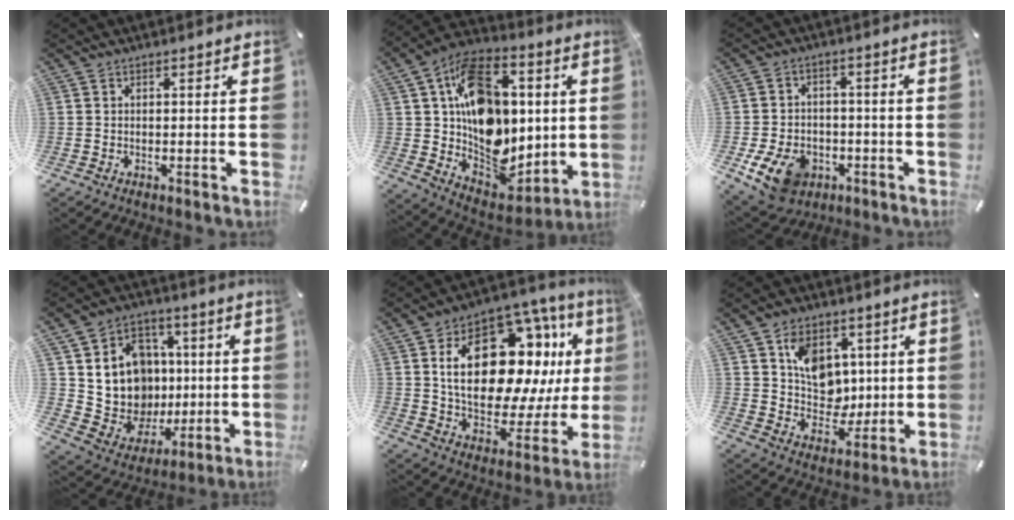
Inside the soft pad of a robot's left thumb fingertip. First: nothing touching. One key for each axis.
{"total": 19.6, "fx": 1.8, "fy": 15.0, "fz": 12.4, "tx": -0.181, "ty": -0.013, "tz": 0.045}
{"total": 10.9, "fx": -4.6, "fy": 8.1, "fz": 5.7, "tx": -0.113, "ty": 0.023, "tz": -0.082}
{"total": 14.5, "fx": 1.9, "fy": 13.6, "fz": 4.4, "tx": -0.060, "ty": -0.015, "tz": 0.066}
{"total": 25.7, "fx": 7.6, "fy": 15.0, "fz": 19.4, "tx": -0.335, "ty": -0.043, "tz": 0.127}
{"total": 11.4, "fx": 3.6, "fy": 9.6, "fz": 4.9, "tx": -0.069, "ty": -0.011, "tz": 0.072}